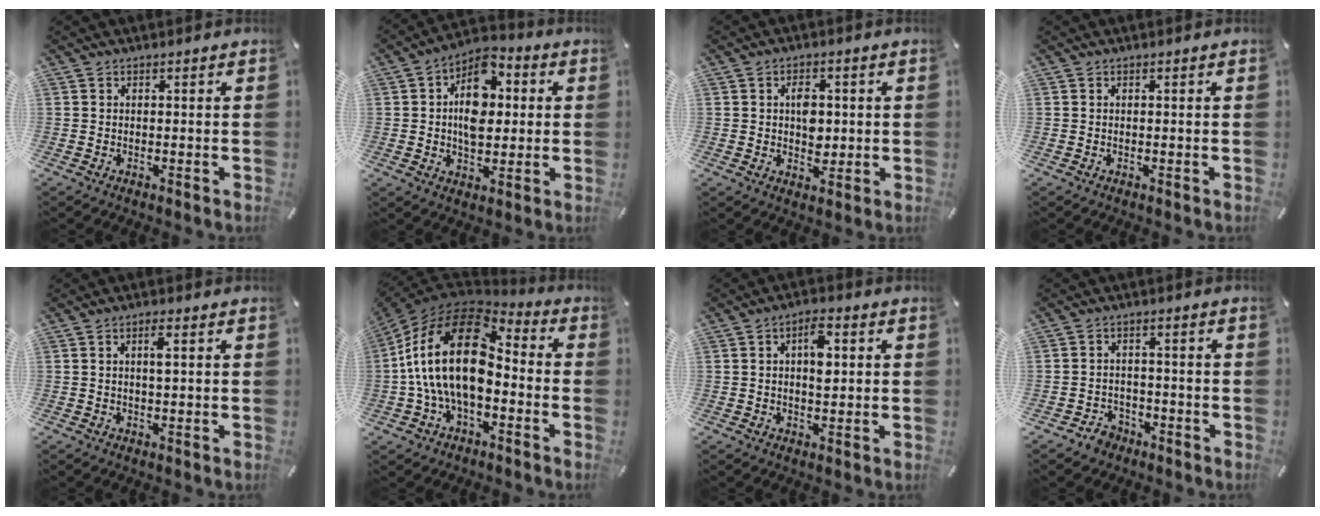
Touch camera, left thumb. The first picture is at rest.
{"total": 12.1, "force": [1.6, 8.7, 8.2], "torque": [-0.128, 0.005, 0.028]}
{"total": 5.4, "force": [0.4, 4.0, 3.6], "torque": [-0.040, -0.003, 0.001]}
{"total": 0.0}
{"total": 3.2, "force": [0.6, 0.9, 3.0], "torque": [-0.052, 0.002, 0.007]}
{"total": 23.4, "force": [-0.4, 13.9, 18.8], "torque": [-0.386, 0.023, -0.008]}
{"total": 6.3, "force": [1.2, 3.4, 5.2], "torque": [-0.065, -0.005, 0.012]}
{"total": 4.3, "force": [-2.7, 3.1, 1.2], "torque": [-0.025, 0.013, -0.052]}